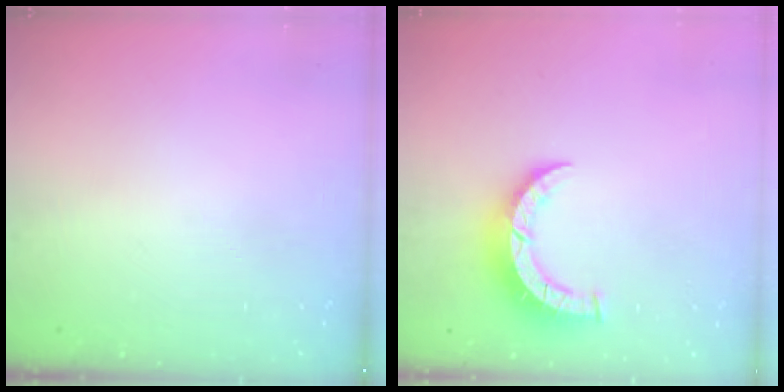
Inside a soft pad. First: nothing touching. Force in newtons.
{"total": 6.8, "press": 6.8, "slide": 0.6}